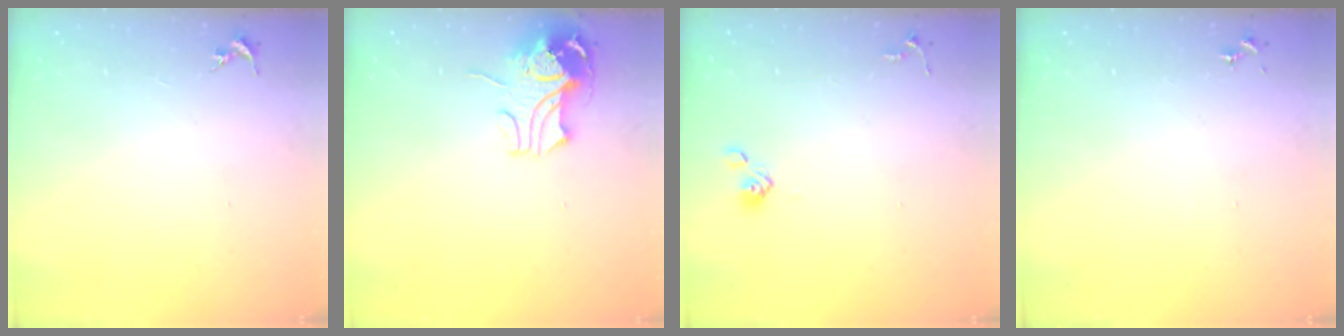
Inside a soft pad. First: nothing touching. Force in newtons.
{"total": 10.9, "press": 10.9, "slide": 1.1}
{"total": 3.9, "press": 3.6, "slide": 1.5}
{"total": 0.0}